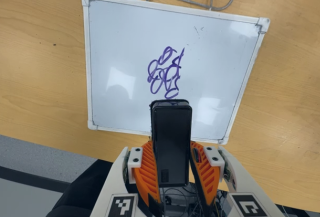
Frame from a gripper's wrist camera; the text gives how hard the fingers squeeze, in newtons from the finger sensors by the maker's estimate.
{"total": 8.7, "left": 7.2, "right": 10.2}